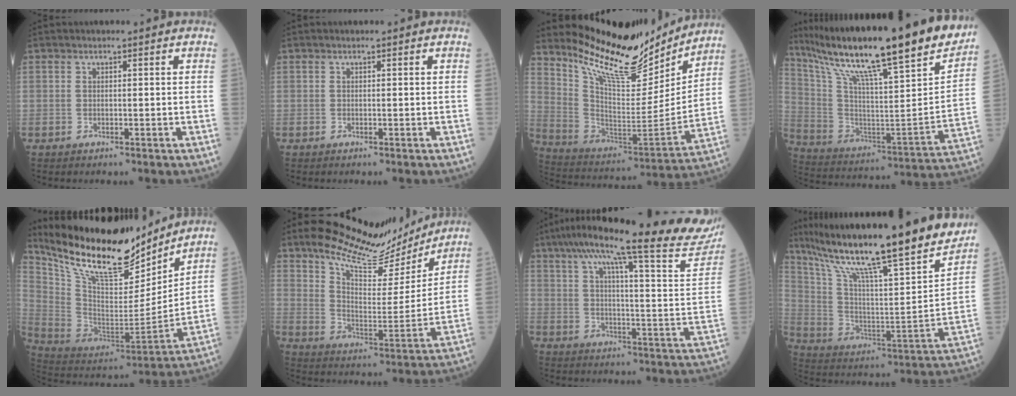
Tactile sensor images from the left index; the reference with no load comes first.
{"total": 0.0}
{"total": 18.1, "force": [16.1, 4.0, 7.1], "torque": [-0.135, -0.042, 0.268]}
{"total": 31.9, "force": [25.0, 1.6, 19.8], "torque": [-0.347, -0.045, 0.378]}
{"total": 21.7, "force": [18.4, 5.0, 10.4], "torque": [-0.199, -0.020, 0.319]}
{"total": 15.8, "force": [14.3, 3.4, 5.9], "torque": [-0.103, -0.018, 0.217]}
{"total": 27.2, "force": [22.8, 1.2, 14.8], "torque": [-0.229, -0.038, 0.290]}
{"total": 30.7, "force": [24.2, 1.6, 18.9], "torque": [-0.328, -0.034, 0.365]}